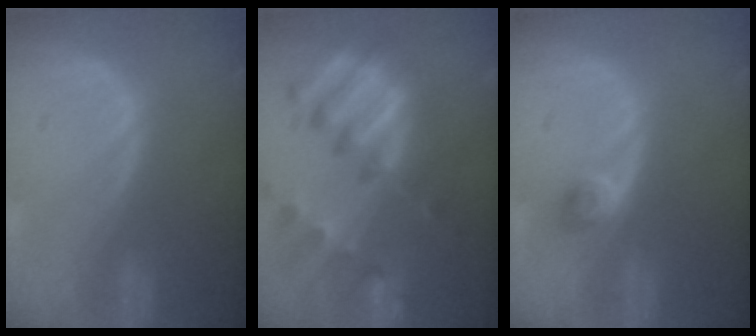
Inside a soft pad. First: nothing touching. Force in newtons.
{"total": 11.3, "press": 9.7, "slide": 5.7}
{"total": 2.6, "press": 2.3, "slide": 1.2}